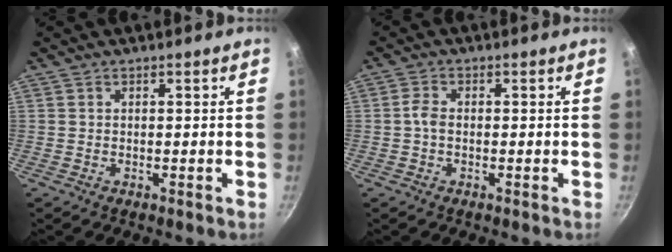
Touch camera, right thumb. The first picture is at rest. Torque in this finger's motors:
{"motor_torque": [0.28, 0.11, 0.49, 0.40, 0.05]}